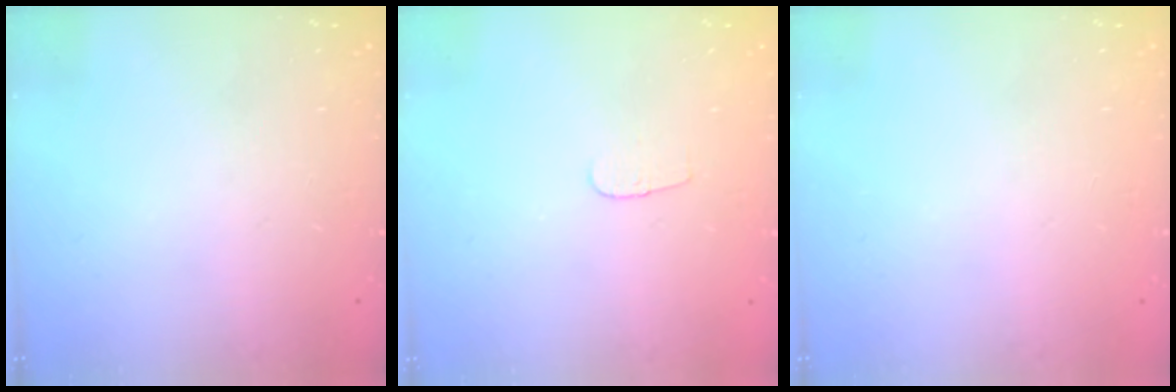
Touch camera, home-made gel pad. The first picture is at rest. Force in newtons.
{"total": 2.9, "press": 2.8, "slide": 0.3}
{"total": 0.0}